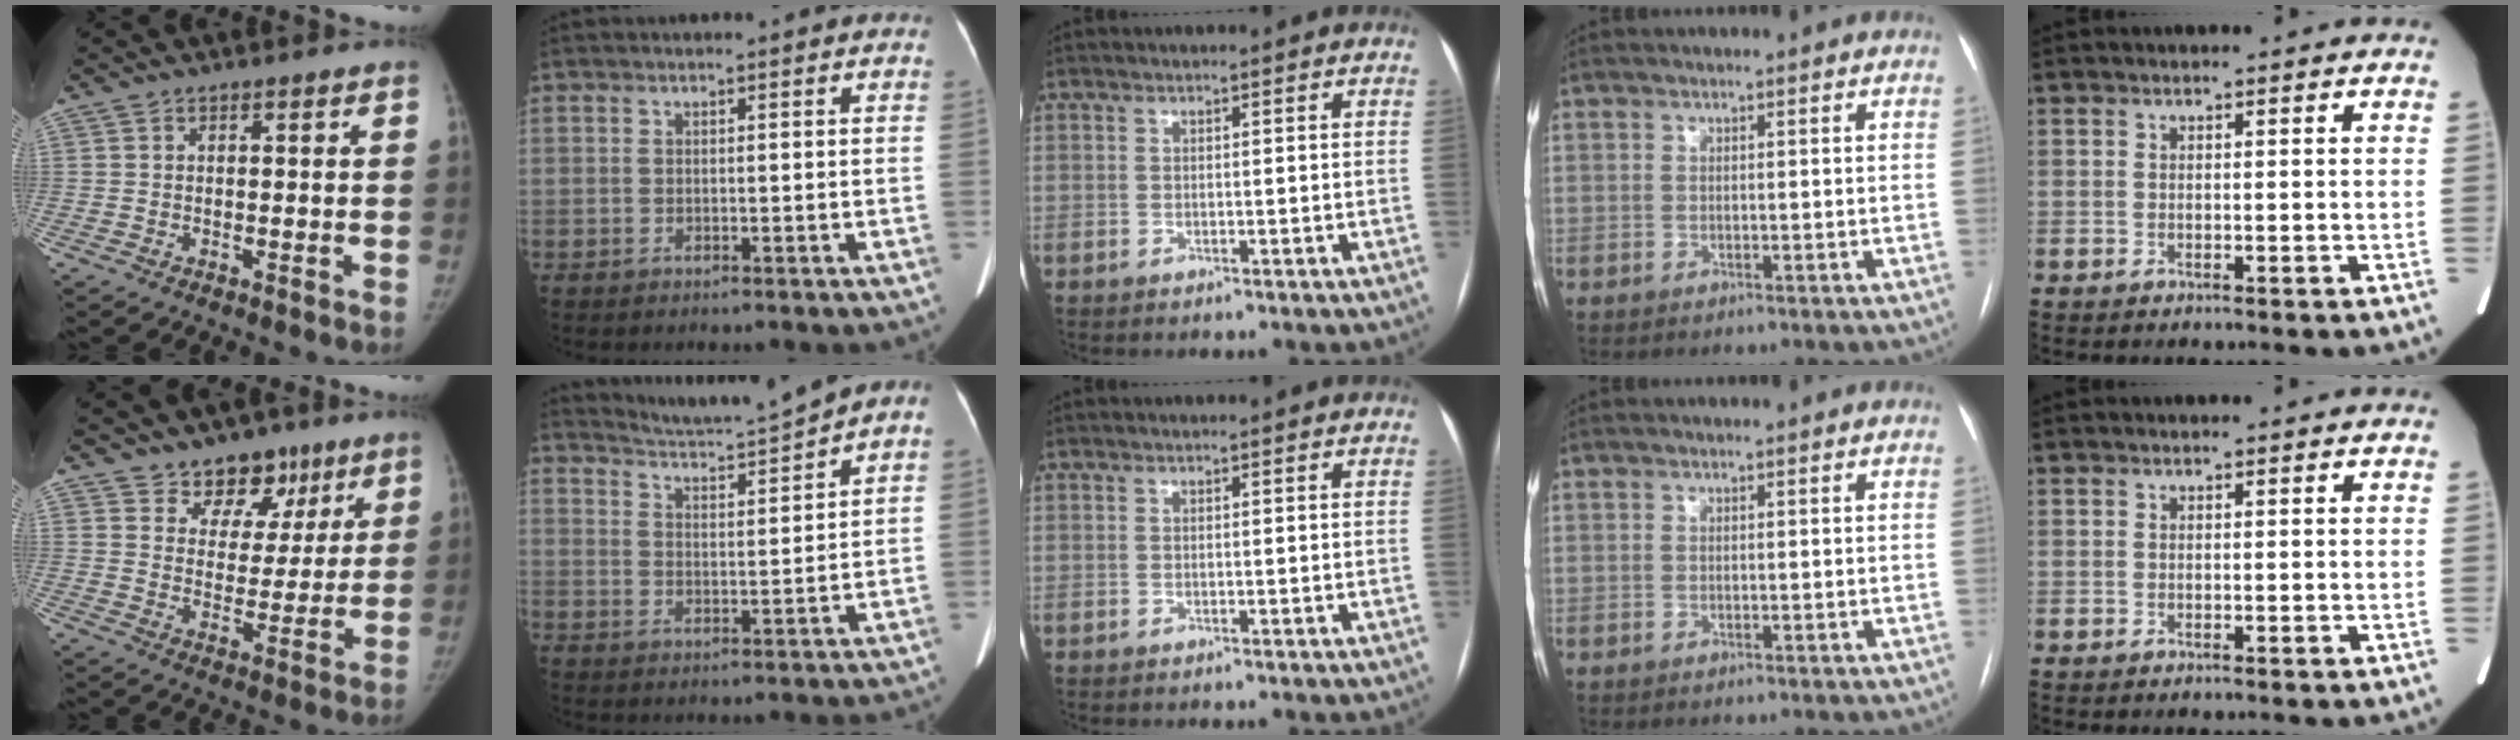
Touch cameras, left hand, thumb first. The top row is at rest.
{"thumb": {"total": 9.9, "force": [6.8, 6.8, 2.5], "torque": [0.017, -0.031, 0.106]}, "index": {"total": 6.2, "force": [5.8, -1.2, 1.8], "torque": [-0.032, -0.002, 0.105]}}